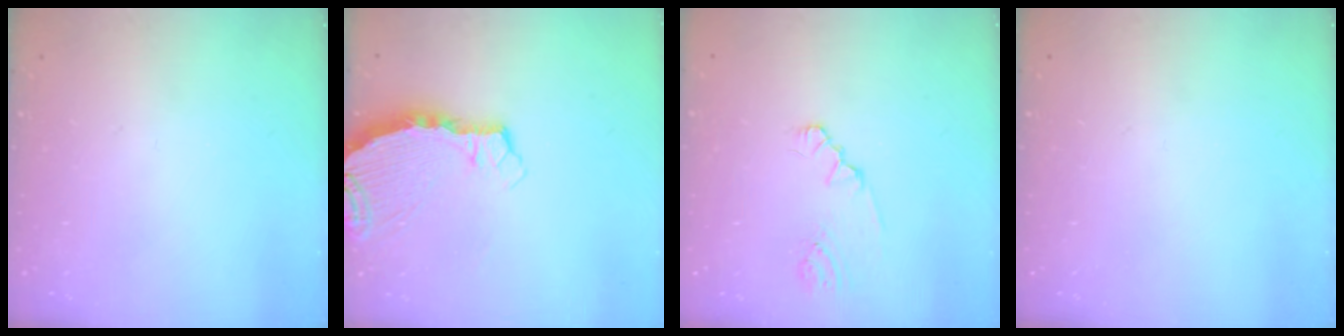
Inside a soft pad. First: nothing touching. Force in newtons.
{"total": 4.8, "press": 4.8, "slide": 0.4}
{"total": 1.8, "press": 1.8, "slide": 0.2}
{"total": 0.0}